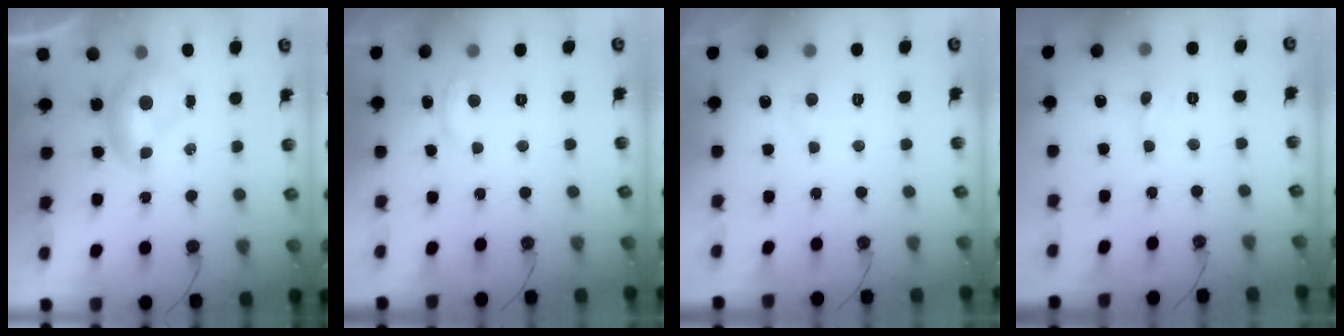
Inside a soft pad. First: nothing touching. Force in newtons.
{"total": 0.8, "press": 0.6, "slide": 0.5}
{"total": 1.3, "press": 1.1, "slide": 0.6}
{"total": 0.8, "press": 0.8, "slide": 0.2}